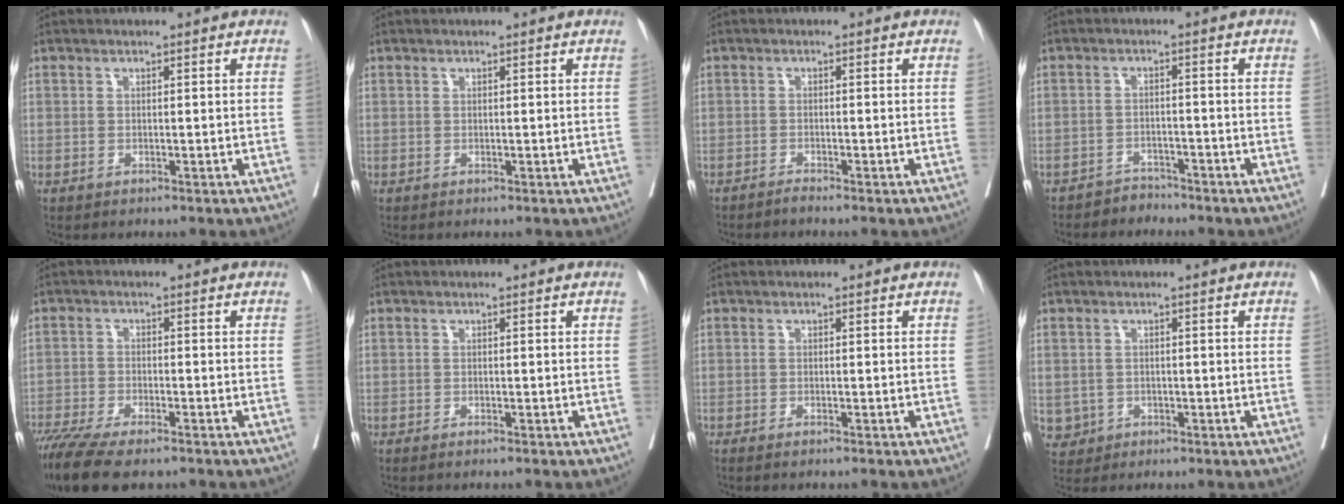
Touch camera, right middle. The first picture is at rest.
{"total": 0.0}
{"total": 0.9, "force": [-0.8, -0.4, 0.2], "torque": [-0.003, 0.000, -0.014]}
{"total": 2.8, "force": [-2.6, 0.8, -0.6], "torque": [0.010, -0.002, -0.044]}
{"total": 11.4, "force": [-9.1, 2.4, 6.5], "torque": [-0.109, -0.018, -0.145]}
{"total": 2.1, "force": [-1.8, -0.2, 1.0], "torque": [-0.015, 0.000, -0.019]}
{"total": 2.5, "force": [-2.1, -0.3, 1.3], "torque": [-0.015, 0.000, -0.024]}
{"total": 2.7, "force": [-0.7, 2.6, 0.3], "torque": [-0.001, 0.005, -0.005]}